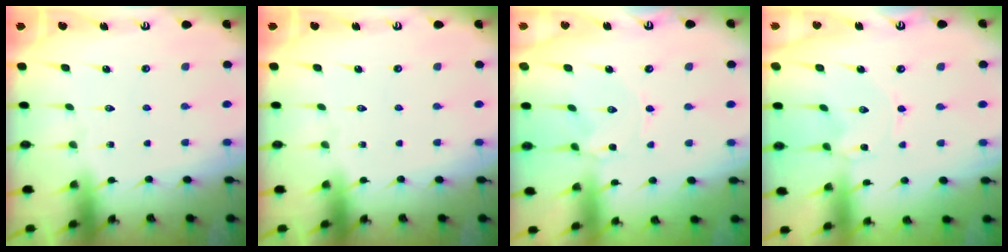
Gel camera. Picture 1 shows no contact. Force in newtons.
{"total": 0.0}
{"total": 1.1, "press": 1.1, "slide": 0.2}
{"total": 0.0}